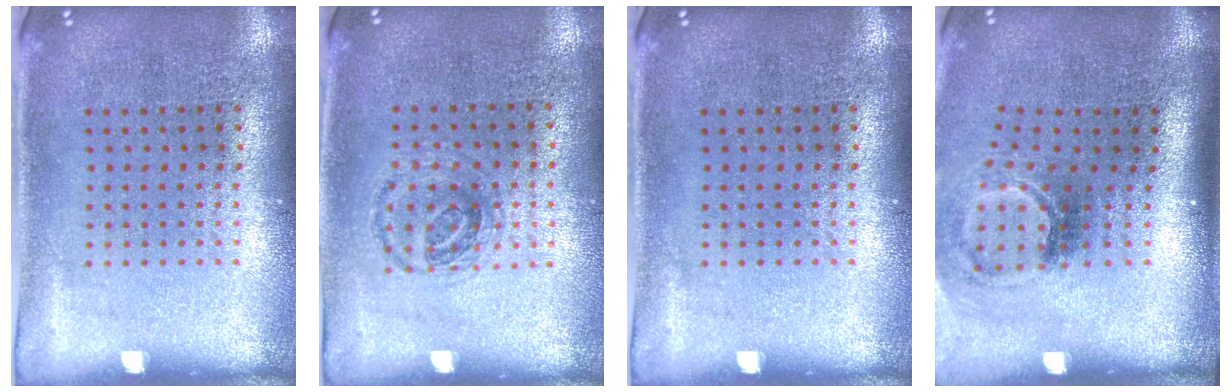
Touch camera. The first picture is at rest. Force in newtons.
{"total": 0.9, "press": 0.9, "slide": 0.3}
{"total": 0.0}
{"total": 1.9, "press": 1.2, "slide": 1.5}